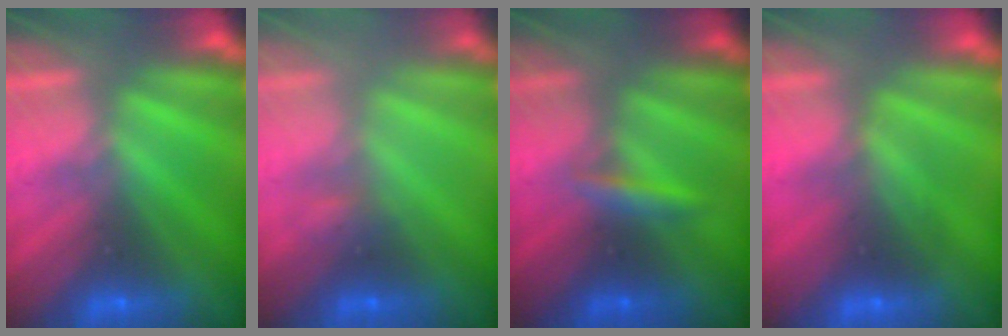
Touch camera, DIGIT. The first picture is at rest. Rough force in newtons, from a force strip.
{"total": 2.1}
{"total": 2.4}
{"total": 2.5}